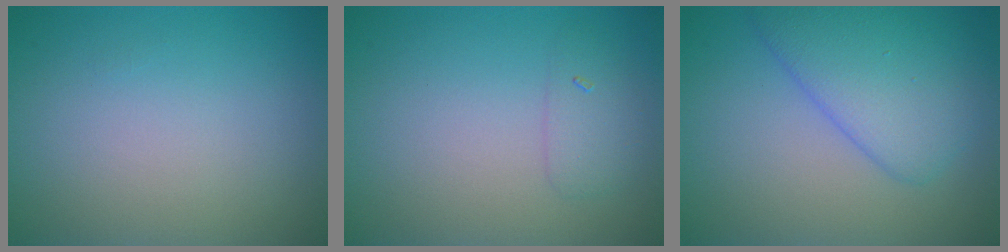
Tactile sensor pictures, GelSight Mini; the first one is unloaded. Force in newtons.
{"total": 1.5, "press": 1.5, "slide": 0.0}
{"total": 5.1, "press": 5.1, "slide": 0.3}